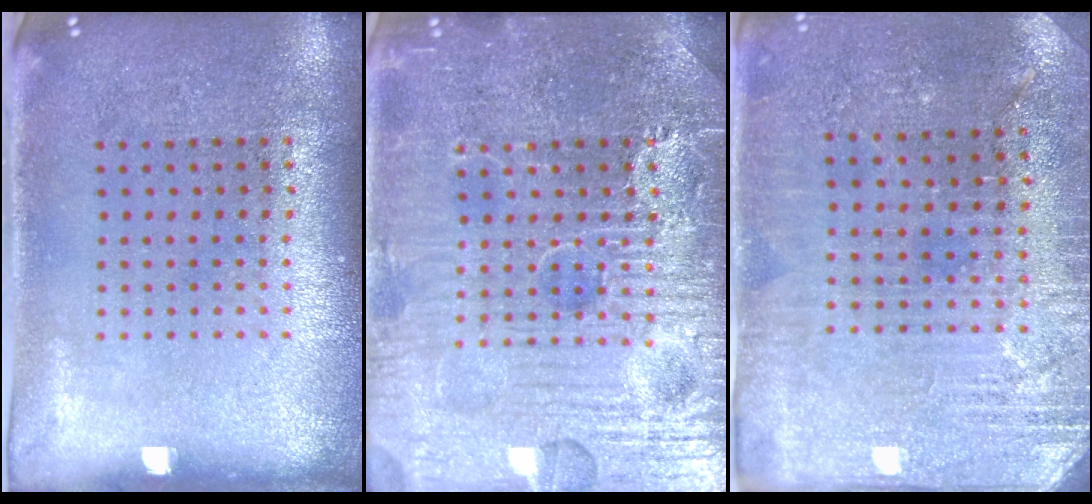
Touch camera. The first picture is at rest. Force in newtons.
{"total": 7.9, "press": 7.8, "slide": 0.9}
{"total": 2.9, "press": 2.9, "slide": 0.4}